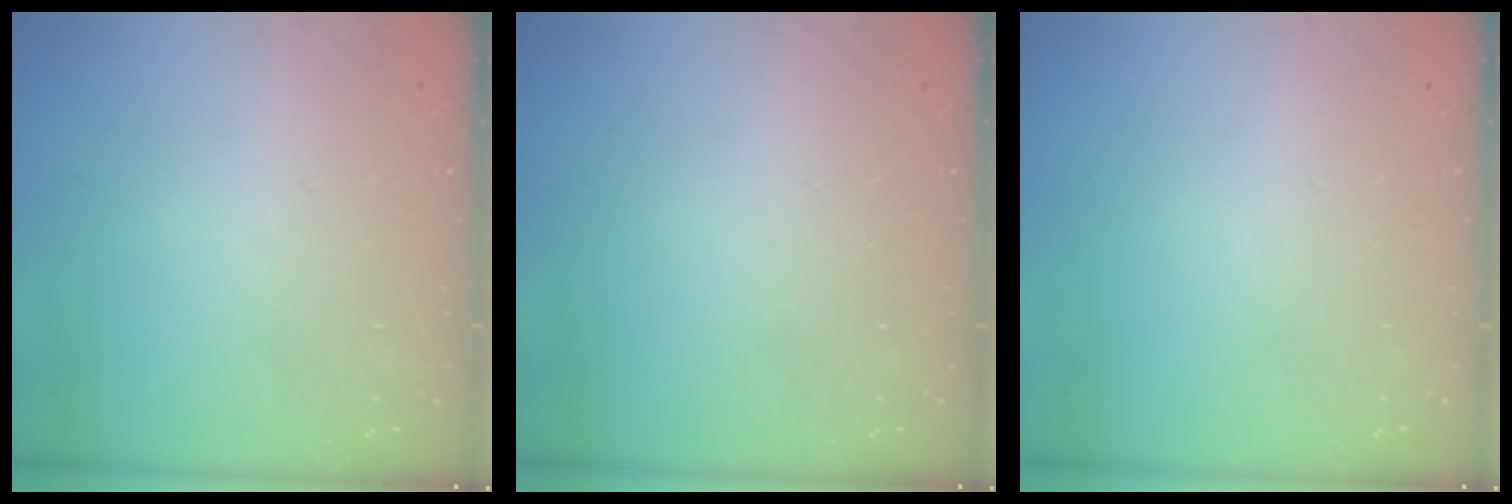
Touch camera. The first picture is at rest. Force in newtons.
{"total": 0.0}
{"total": 0.0}